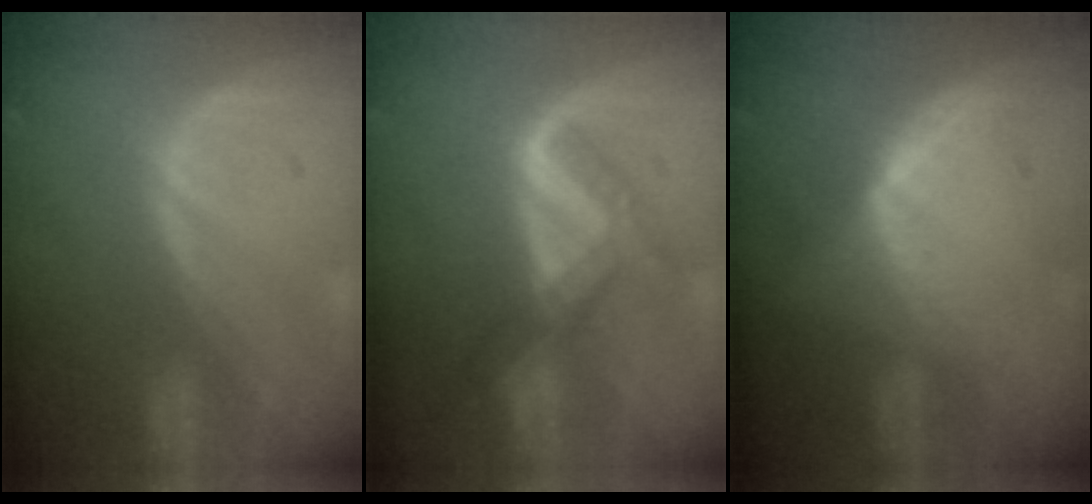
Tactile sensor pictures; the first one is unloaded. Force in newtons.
{"total": 6.8, "press": 5.7, "slide": 3.7}
{"total": 6.1, "press": 6.0, "slide": 1.0}